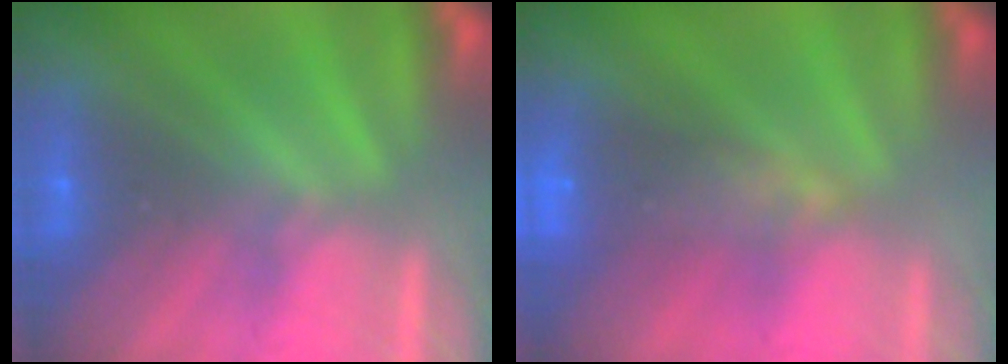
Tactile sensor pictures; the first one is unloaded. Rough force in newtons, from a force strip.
{"total": 6.9}